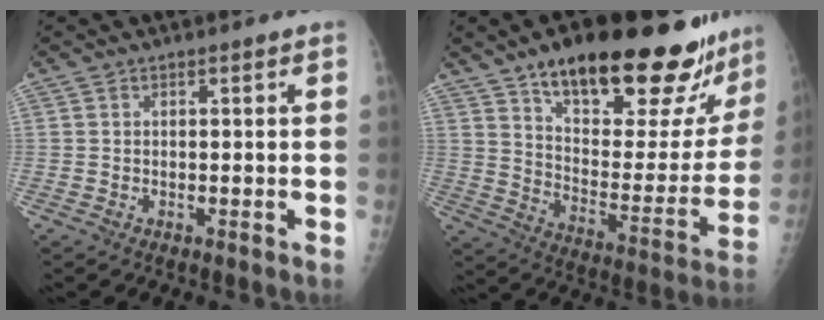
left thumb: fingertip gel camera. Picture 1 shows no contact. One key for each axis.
{"total": 30.5, "fx": 21.6, "fy": 9.8, "fz": 19.2, "tx": -0.241, "ty": -0.081, "tz": 0.313}